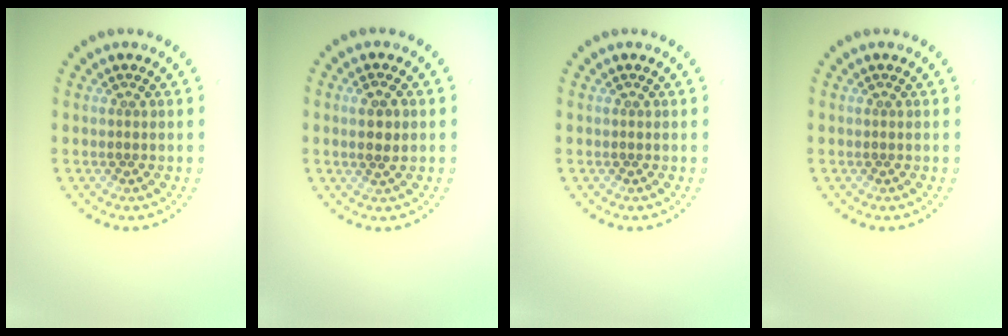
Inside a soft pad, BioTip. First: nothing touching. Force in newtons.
{"total": 1.6, "press": 1.5, "slide": 0.5}
{"total": 0.0}
{"total": 0.0}